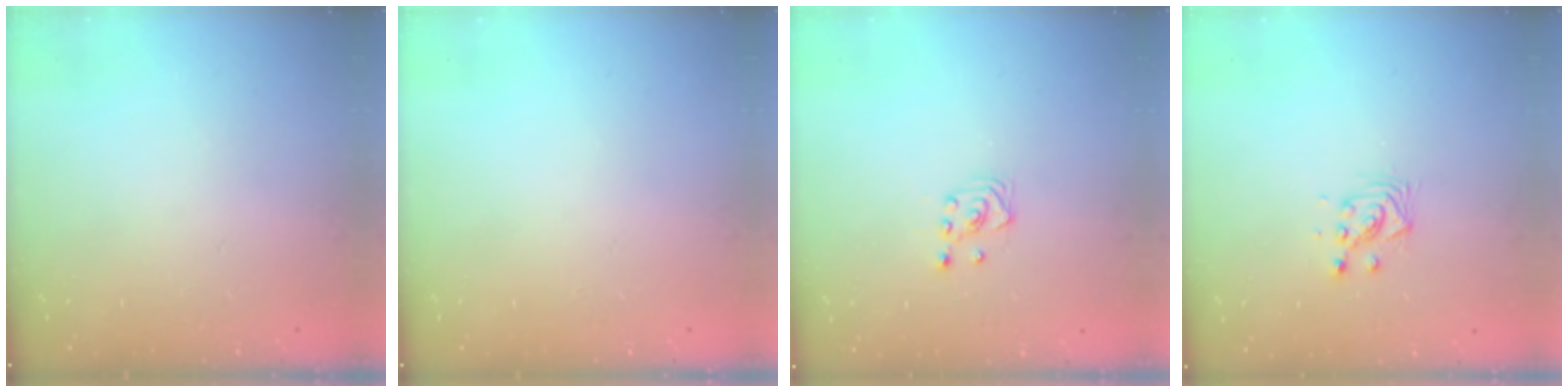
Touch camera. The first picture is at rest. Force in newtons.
{"total": 0.0}
{"total": 3.0, "press": 2.6, "slide": 1.5}
{"total": 3.7, "press": 3.7, "slide": 0.3}